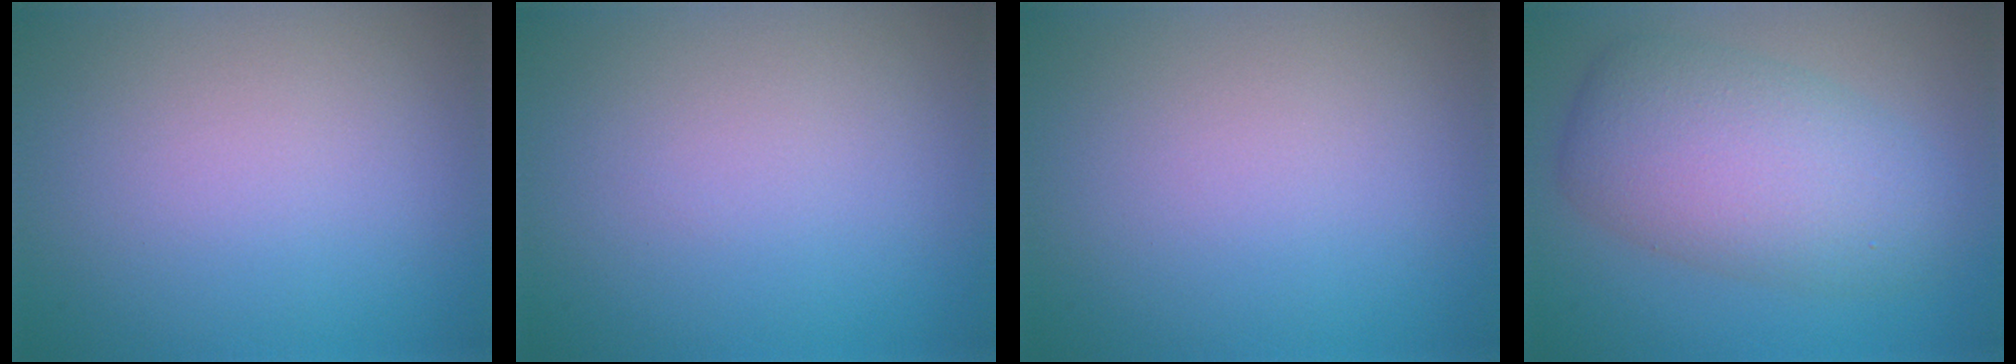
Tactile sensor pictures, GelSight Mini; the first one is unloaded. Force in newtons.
{"total": 0.0}
{"total": 0.0}
{"total": 7.6, "press": 7.6, "slide": 0.2}